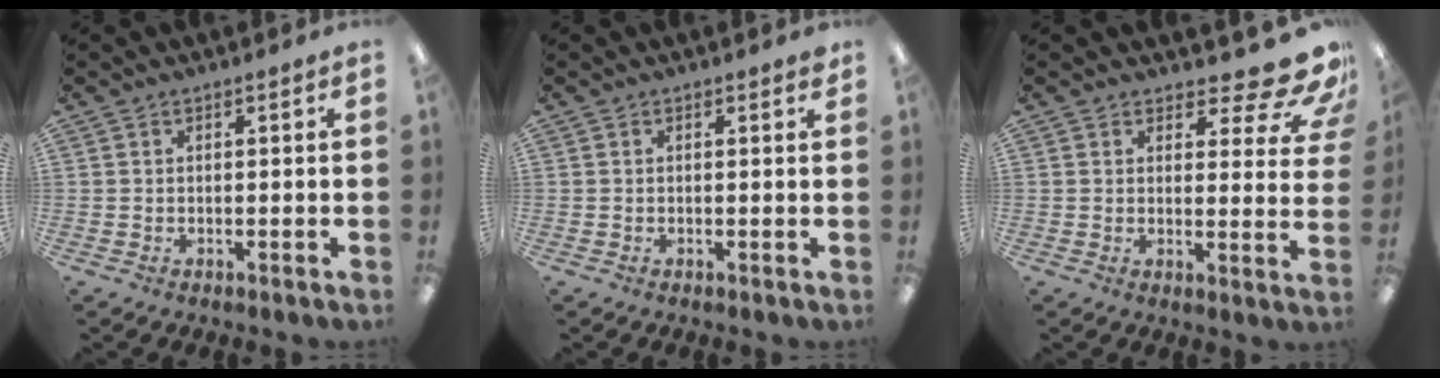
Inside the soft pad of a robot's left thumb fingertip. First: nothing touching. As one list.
[{"total": 0.5, "force": [0.5, 0.1, 0.3], "torque": [0.001, -0.002, 0.006]}, {"total": 10.4, "force": [7.8, 3.1, 6.1], "torque": [-0.068, -0.061, 0.137]}]